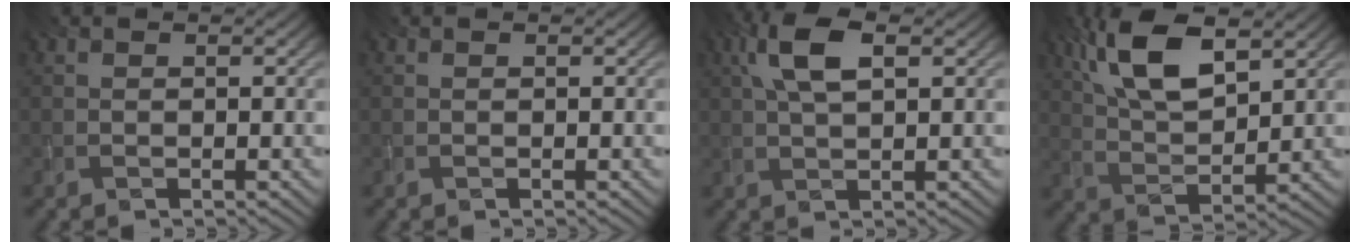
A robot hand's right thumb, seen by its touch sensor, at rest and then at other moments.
{"total": 0.0}
{"total": 6.3, "force": [2.1, 2.6, 5.3], "torque": [-0.122, 0.012, 0.038]}
{"total": 10.9, "force": [5.4, 4.4, 8.3], "torque": [-0.181, 0.012, 0.110]}